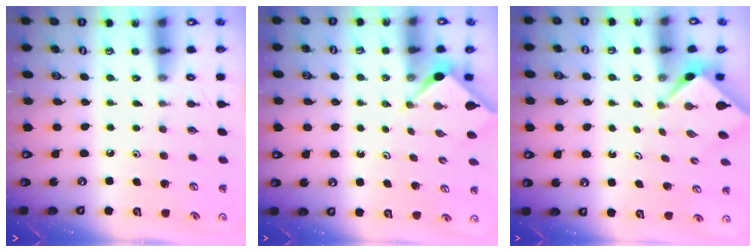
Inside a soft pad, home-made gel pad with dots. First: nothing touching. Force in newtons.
{"total": 3.0, "press": 2.9, "slide": 0.4}
{"total": 2.2, "press": 2.2, "slide": 0.1}